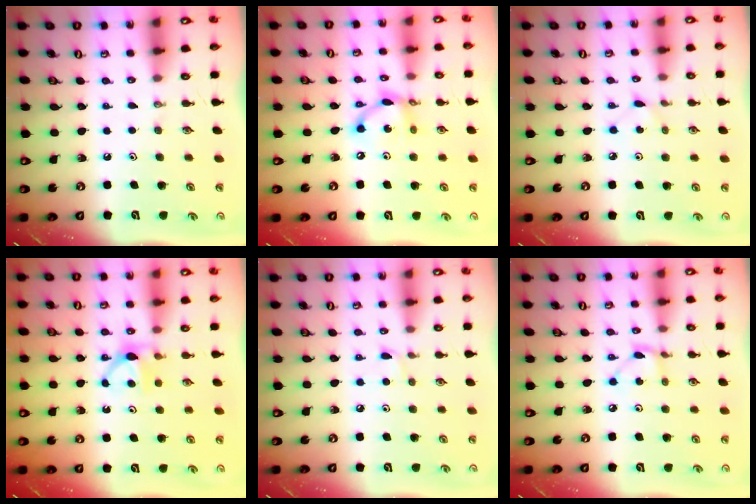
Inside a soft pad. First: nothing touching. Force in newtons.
{"total": 11.0, "press": 10.9, "slide": 0.9}
{"total": 2.6, "press": 2.5, "slide": 0.3}
{"total": 5.4, "press": 5.3, "slide": 0.8}
{"total": 4.1, "press": 4.1, "slide": 0.4}
{"total": 2.9, "press": 2.9, "slide": 0.1}